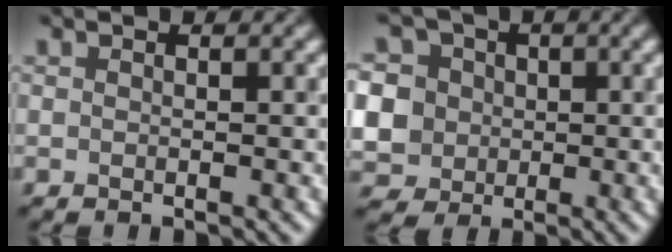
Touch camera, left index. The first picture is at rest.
{"total": 9.9, "force": [2.0, 8.8, 3.9], "torque": [-0.100, 0.022, 0.014]}